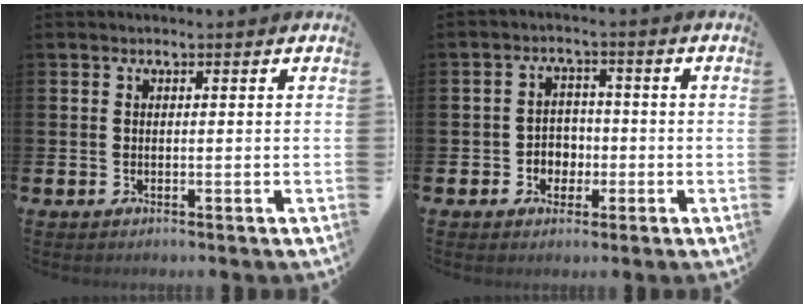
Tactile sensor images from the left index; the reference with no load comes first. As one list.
[{"total": 3.1, "force": [-1.1, 2.8, 0.9], "torque": [-0.027, 0.005, -0.027]}]